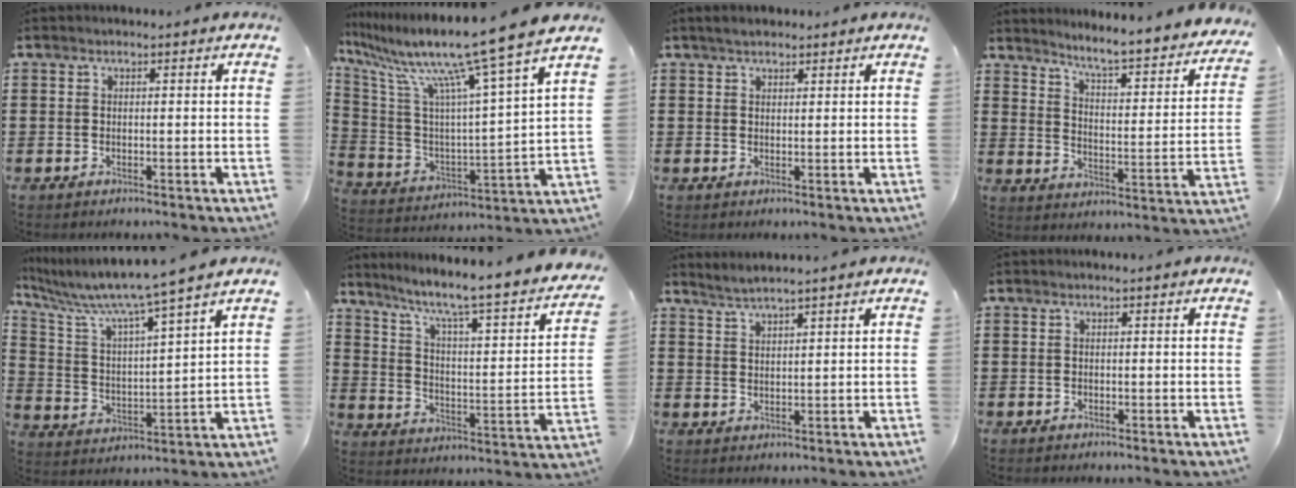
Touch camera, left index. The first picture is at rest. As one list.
[{"total": 13.1, "force": [10.6, -0.9, 7.6], "torque": [-0.179, -0.080, 0.163]}, {"total": 1.7, "force": [1.5, 0.6, 0.6], "torque": [-0.014, 0.004, 0.029]}, {"total": 4.7, "force": [4.3, -0.7, 1.8], "torque": [-0.051, -0.048, 0.059]}, {"total": 7.4, "force": [6.5, -0.8, 3.6], "torque": [-0.101, -0.051, 0.100]}, {"total": 5.5, "force": [4.2, -0.1, 3.6], "torque": [-0.091, -0.046, 0.056]}, {"total": 2.2, "force": [2.1, -0.6, 0.4], "torque": [-0.013, -0.001, 0.039]}, {"total": 0.0}]